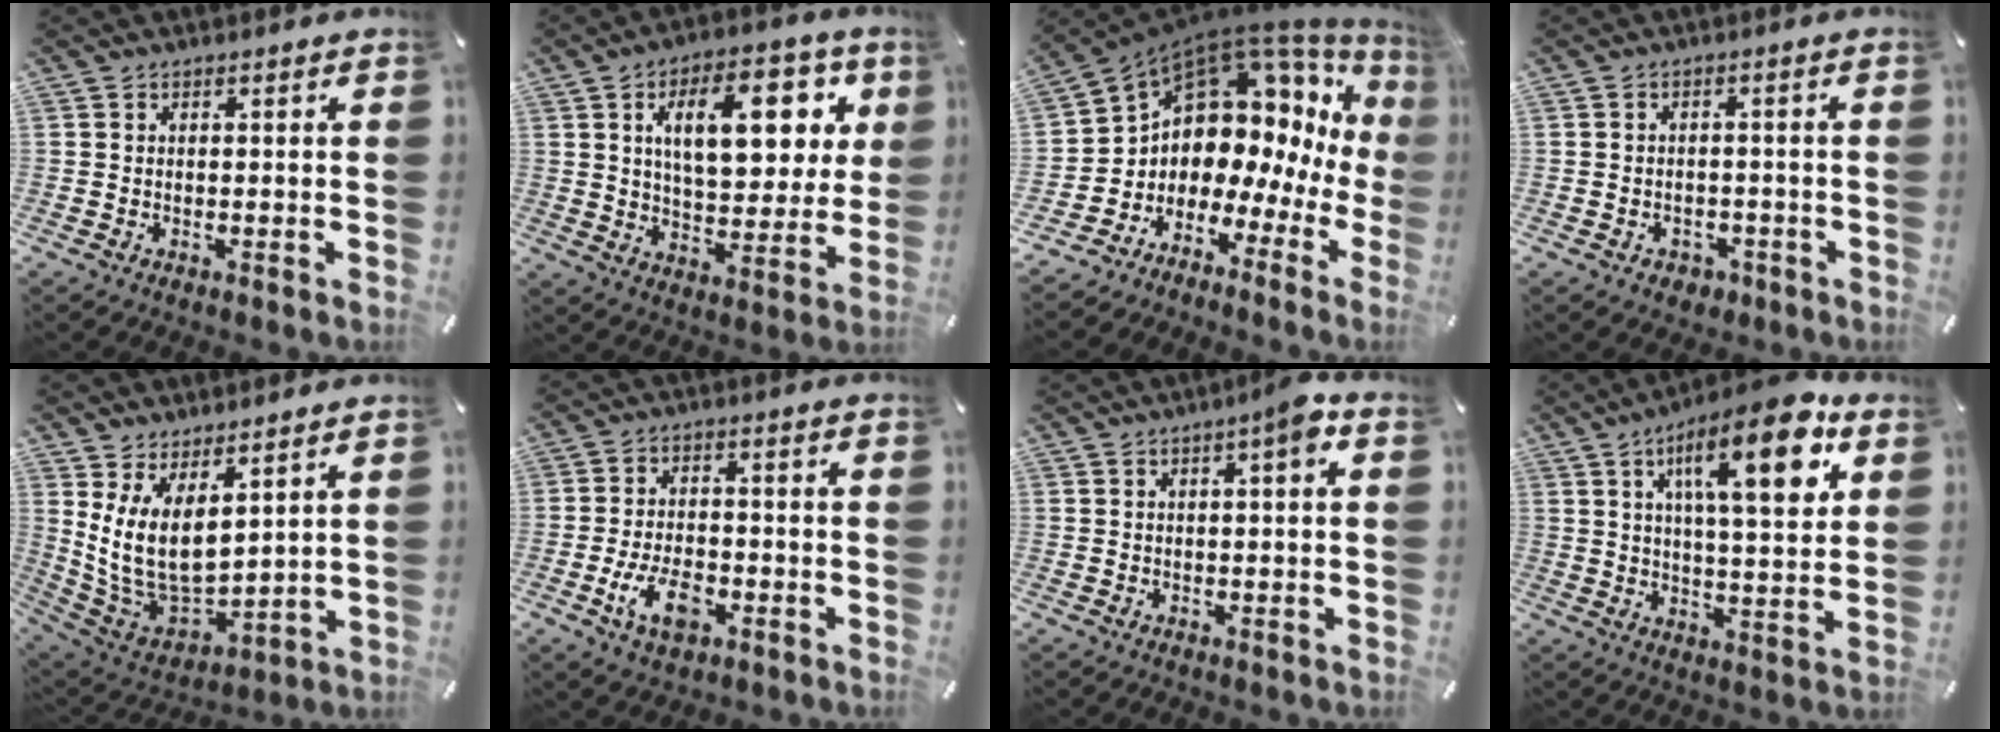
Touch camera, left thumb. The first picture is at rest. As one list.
[{"total": 19.4, "force": [7.0, 9.8, 15.2], "torque": [-0.220, -0.006, 0.108]}, {"total": 8.7, "force": [5.0, 6.6, 2.6], "torque": [-0.063, -0.083, 0.094]}, {"total": 2.9, "force": [-1.3, 2.4, 1.0], "torque": [-0.018, 0.004, -0.024]}, {"total": 12.8, "force": [4.5, 7.6, 9.3], "torque": [-0.188, -0.050, 0.095]}, {"total": 8.6, "force": [-3.3, 4.9, 6.2], "torque": [-0.128, 0.004, -0.062]}, {"total": 4.1, "force": [1.3, 0.5, 3.8], "torque": [-0.059, -0.005, 0.017]}, {"total": 18.2, "force": [8.0, 6.0, 15.2], "torque": [-0.225, -0.023, 0.117]}]